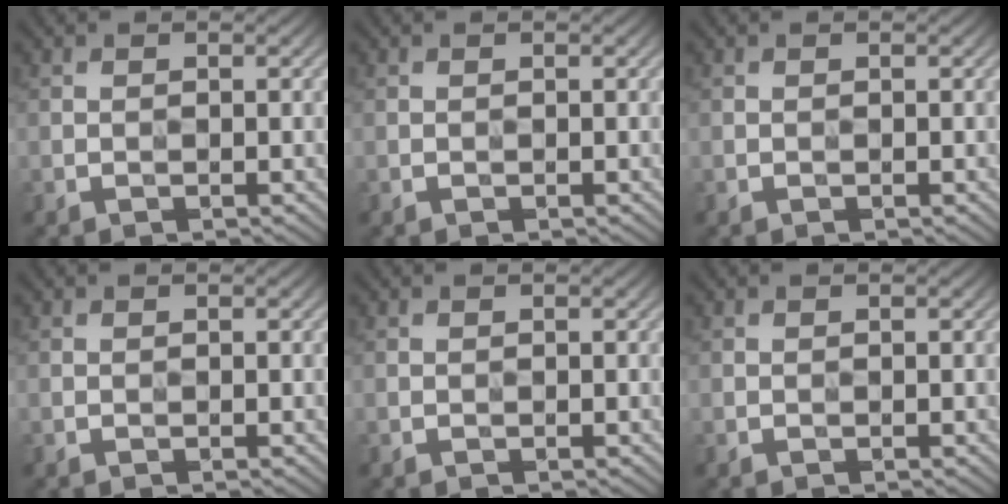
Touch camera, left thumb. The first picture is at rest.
{"total": 0.0}
{"total": 0.0}
{"total": 0.0}
{"total": 0.0}
{"total": 0.0}